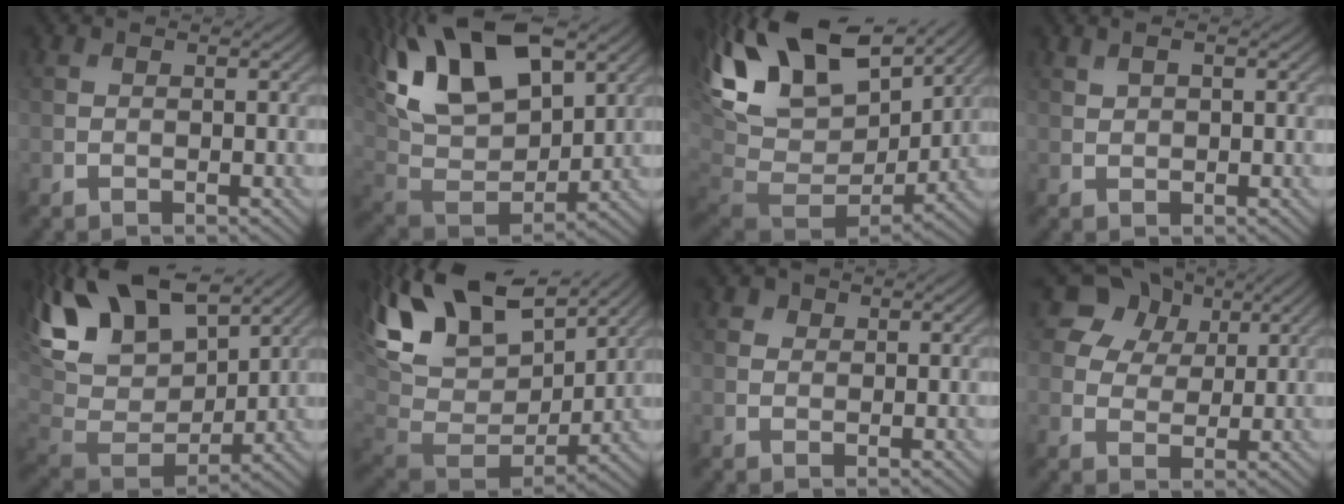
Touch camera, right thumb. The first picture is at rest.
{"total": 19.3, "force": [10.0, 9.8, 13.3], "torque": [-0.283, 0.048, 0.167]}
{"total": 19.8, "force": [8.2, 11.2, 14.1], "torque": [-0.267, 0.017, 0.169]}
{"total": 1.6, "force": [0.9, 0.7, 1.2], "torque": [-0.028, 0.003, 0.020]}
{"total": 16.6, "force": [9.4, 8.7, 10.5], "torque": [-0.252, 0.022, 0.174]}
{"total": 17.6, "force": [8.8, 9.9, 11.7], "torque": [-0.261, 0.014, 0.171]}
{"total": 1.1, "force": [0.6, 0.9, 0.3], "torque": [-0.001, 0.000, 0.008]}
{"total": 9.2, "force": [5.3, 6.7, 3.7], "torque": [-0.104, 0.012, 0.095]}